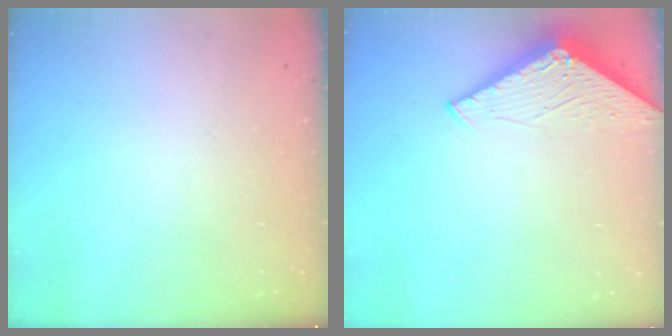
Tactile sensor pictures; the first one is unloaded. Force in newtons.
{"total": 2.9, "press": 2.9, "slide": 0.2}